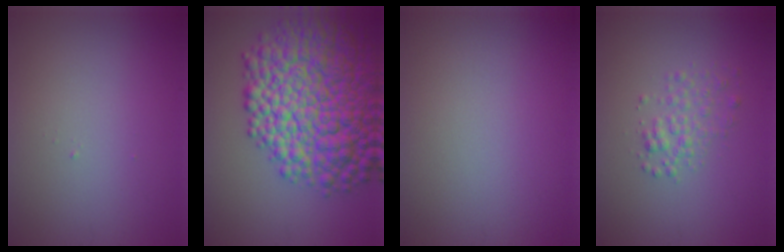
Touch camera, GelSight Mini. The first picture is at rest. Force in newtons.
{"total": 13.4, "press": 13.4, "slide": 0.0}
{"total": 0.0}
{"total": 2.1, "press": 2.1, "slide": 0.1}